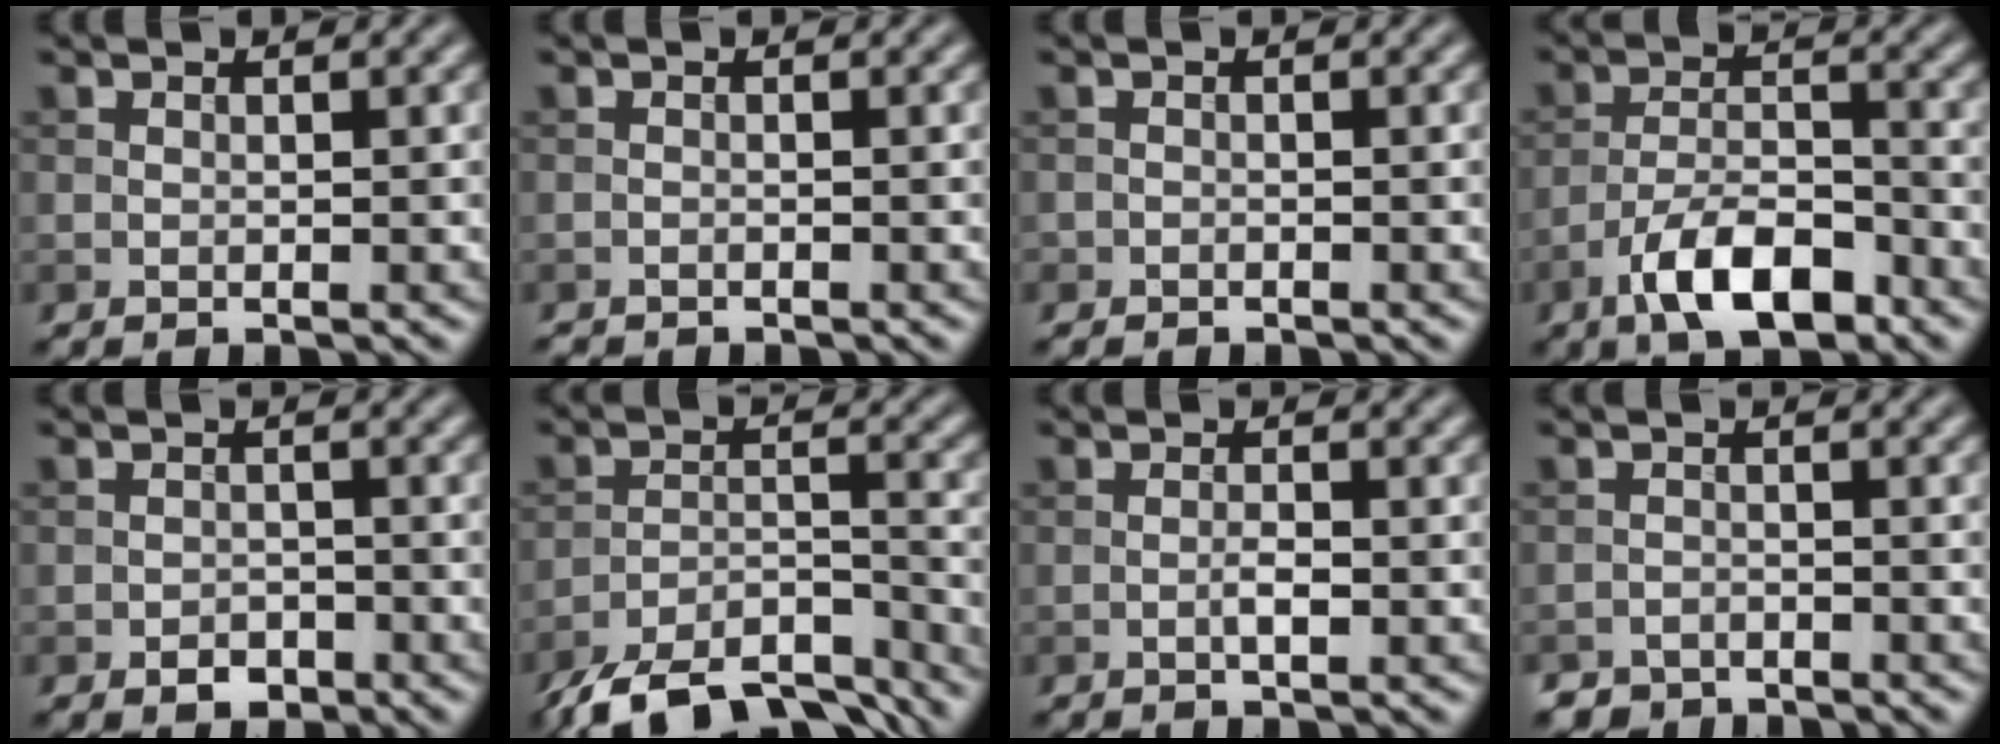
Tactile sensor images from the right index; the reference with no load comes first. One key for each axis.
{"total": 0.8, "fx": -0.8, "fy": 0.0, "fz": 0.0, "tx": 0.002, "ty": -0.003, "tz": -0.016}
{"total": 0.6, "fx": -0.5, "fy": 0.3, "fz": 0.0, "tx": 0.004, "ty": -0.002, "tz": -0.010}
{"total": 6.8, "fx": -4.3, "fy": 2.5, "fz": 4.6, "tx": -0.080, "ty": 0.005, "tz": -0.078}
{"total": 1.7, "fx": -1.1, "fy": 1.1, "fz": 0.8, "tx": -0.009, "ty": 0.002, "tz": -0.021}
{"total": 10.5, "fx": -9.2, "fy": 2.7, "fz": 4.4, "tx": -0.080, "ty": -0.007, "tz": -0.151}
{"total": 1.3, "fx": -0.4, "fy": 0.3, "fz": 1.2, "tx": -0.022, "ty": 0.001, "tz": -0.009}
{"total": 3.4, "fx": -3.1, "fy": 1.4, "fz": -0.1, "tx": 0.012, "ty": 0.000, "tz": -0.047}